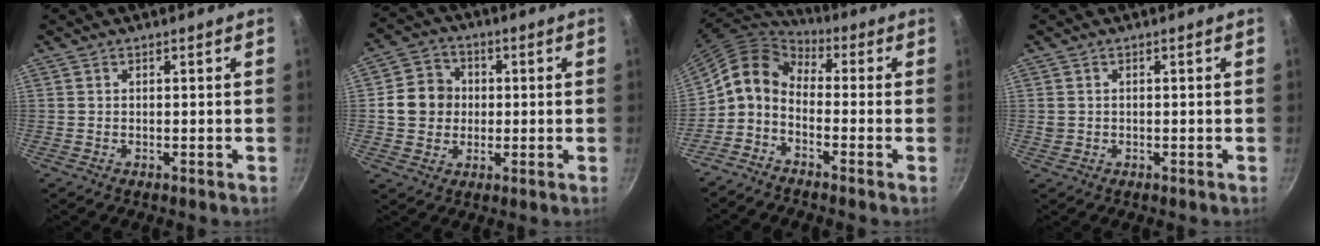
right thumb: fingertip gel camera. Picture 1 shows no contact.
{"total": 8.7, "force": [0.3, 7.9, 3.7], "torque": [-0.031, 0.014, -0.006]}
{"total": 9.2, "force": [-1.8, 6.5, 6.3], "torque": [-0.118, 0.049, -0.055]}
{"total": 1.4, "force": [0.0, 1.2, 0.6], "torque": [-0.010, 0.003, 0.003]}